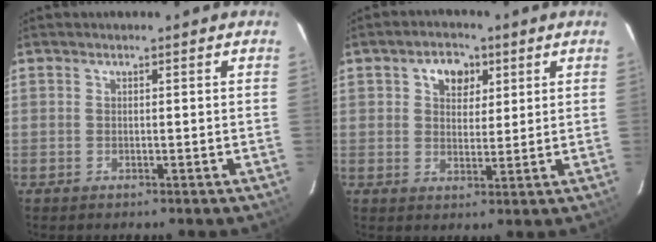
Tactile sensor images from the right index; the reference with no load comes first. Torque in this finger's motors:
{"motor_torque": [0.07, 0.06, 0.19, 0.03]}